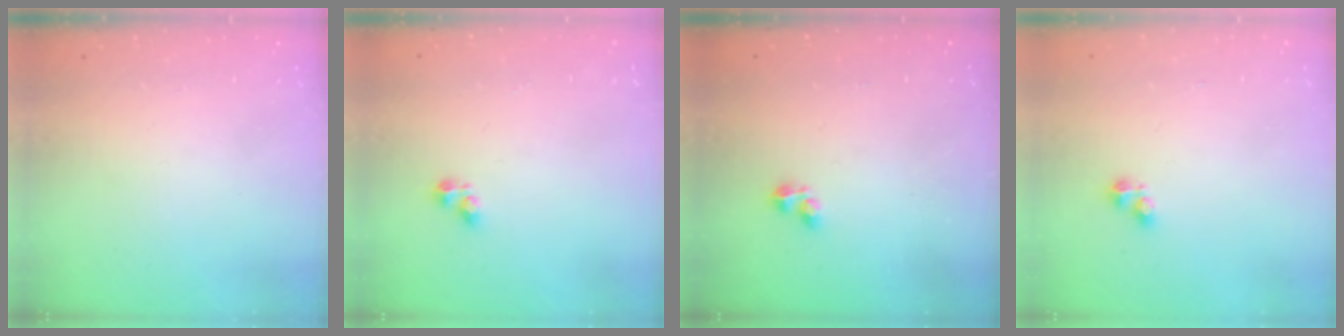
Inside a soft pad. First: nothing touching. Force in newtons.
{"total": 4.1, "press": 4.1, "slide": 0.4}
{"total": 2.3, "press": 2.3, "slide": 0.5}
{"total": 2.9, "press": 2.8, "slide": 0.4}